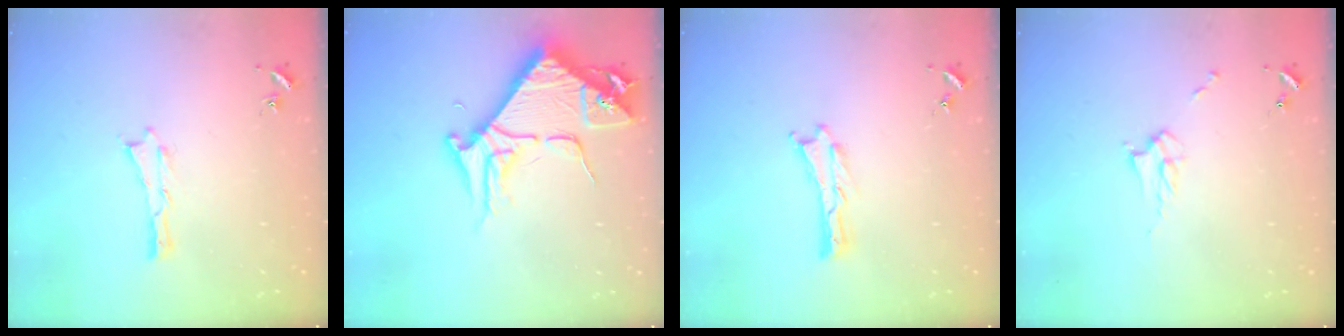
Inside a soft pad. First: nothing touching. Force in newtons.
{"total": 8.3, "press": 8.2, "slide": 0.9}
{"total": 0.0}
{"total": 2.9, "press": 2.9, "slide": 0.4}